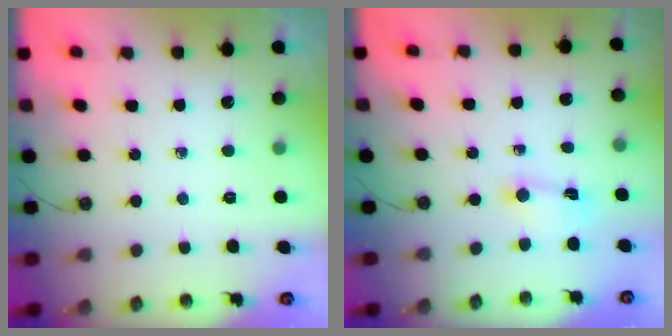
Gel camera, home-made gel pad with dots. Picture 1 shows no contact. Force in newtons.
{"total": 1.5, "press": 1.5, "slide": 0.2}